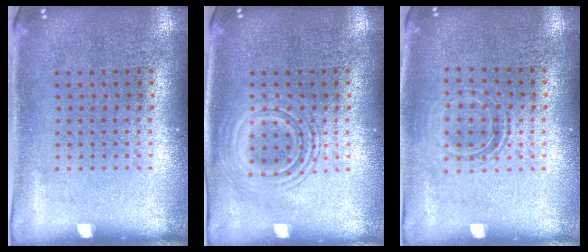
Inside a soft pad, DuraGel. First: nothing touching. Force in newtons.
{"total": 2.8, "press": 2.7, "slide": 0.5}
{"total": 1.2, "press": 1.1, "slide": 0.6}